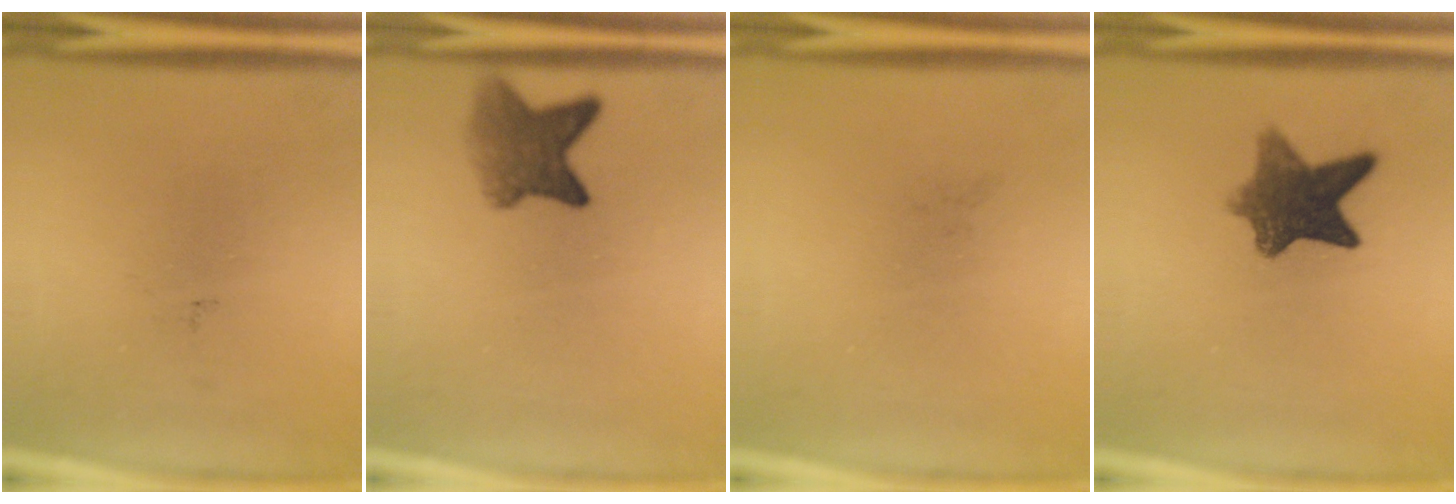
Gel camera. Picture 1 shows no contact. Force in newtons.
{"total": 5.8}
{"total": 0.0}
{"total": 8.2}